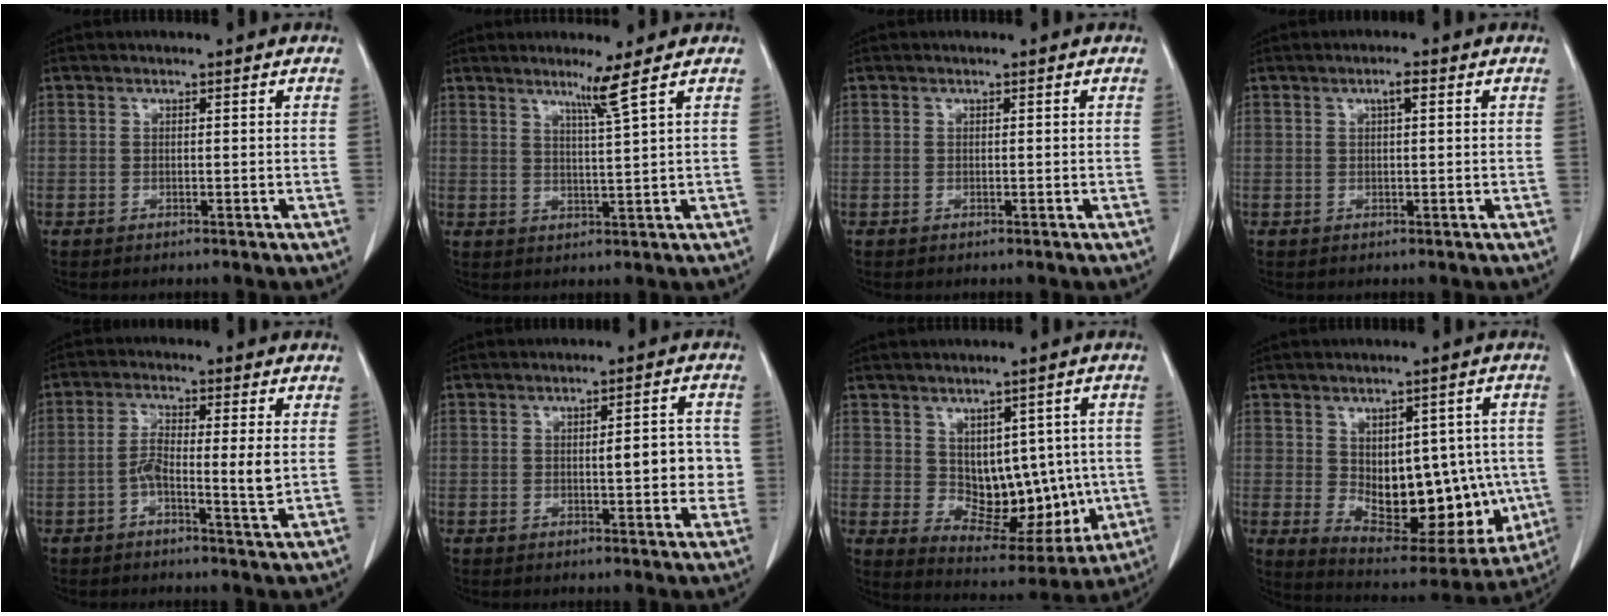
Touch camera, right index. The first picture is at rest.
{"total": 3.7, "force": [2.3, -1.6, 2.4], "torque": [-0.046, -0.016, 0.047]}
{"total": 0.0}
{"total": 1.7, "force": [0.7, 0.3, 1.5], "torque": [-0.027, 0.003, 0.009]}
{"total": 5.7, "force": [-0.8, 0.7, 5.6], "torque": [-0.101, 0.001, -0.018]}
{"total": 6.1, "force": [-0.1, 2.0, 5.8], "torque": [-0.069, 0.006, -0.003]}
{"total": 11.1, "force": [0.1, 6.8, 8.7], "torque": [-0.099, 0.010, 0.028]}
{"total": 16.9, "force": [-1.5, 9.2, 14.1], "torque": [-0.201, 0.001, 0.006]}